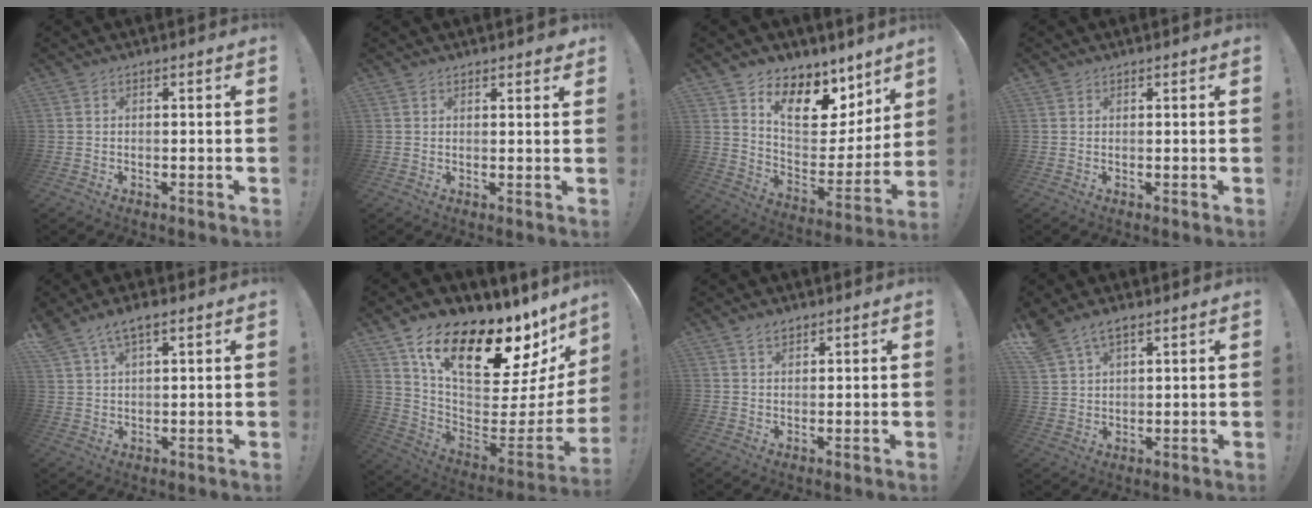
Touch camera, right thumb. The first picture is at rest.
{"total": 1.9, "force": [1.6, 0.9, 0.4], "torque": [0.012, -0.014, 0.026]}
{"total": 13.0, "force": [8.5, 7.3, 6.4], "torque": [-0.096, -0.068, 0.151]}
{"total": 0.8, "force": [0.7, 0.4, 0.0], "torque": [0.006, -0.004, 0.013]}
{"total": 5.9, "force": [4.1, 2.1, 3.7], "torque": [-0.070, -0.014, 0.076]}
{"total": 20.9, "force": [11.3, 9.8, 14.6], "torque": [-0.216, -0.075, 0.213]}
{"total": 2.6, "force": [2.1, 1.3, 0.9], "torque": [-0.006, -0.012, 0.037]}
{"total": 6.7, "force": [4.9, 3.3, 3.2], "torque": [-0.066, -0.021, 0.099]}